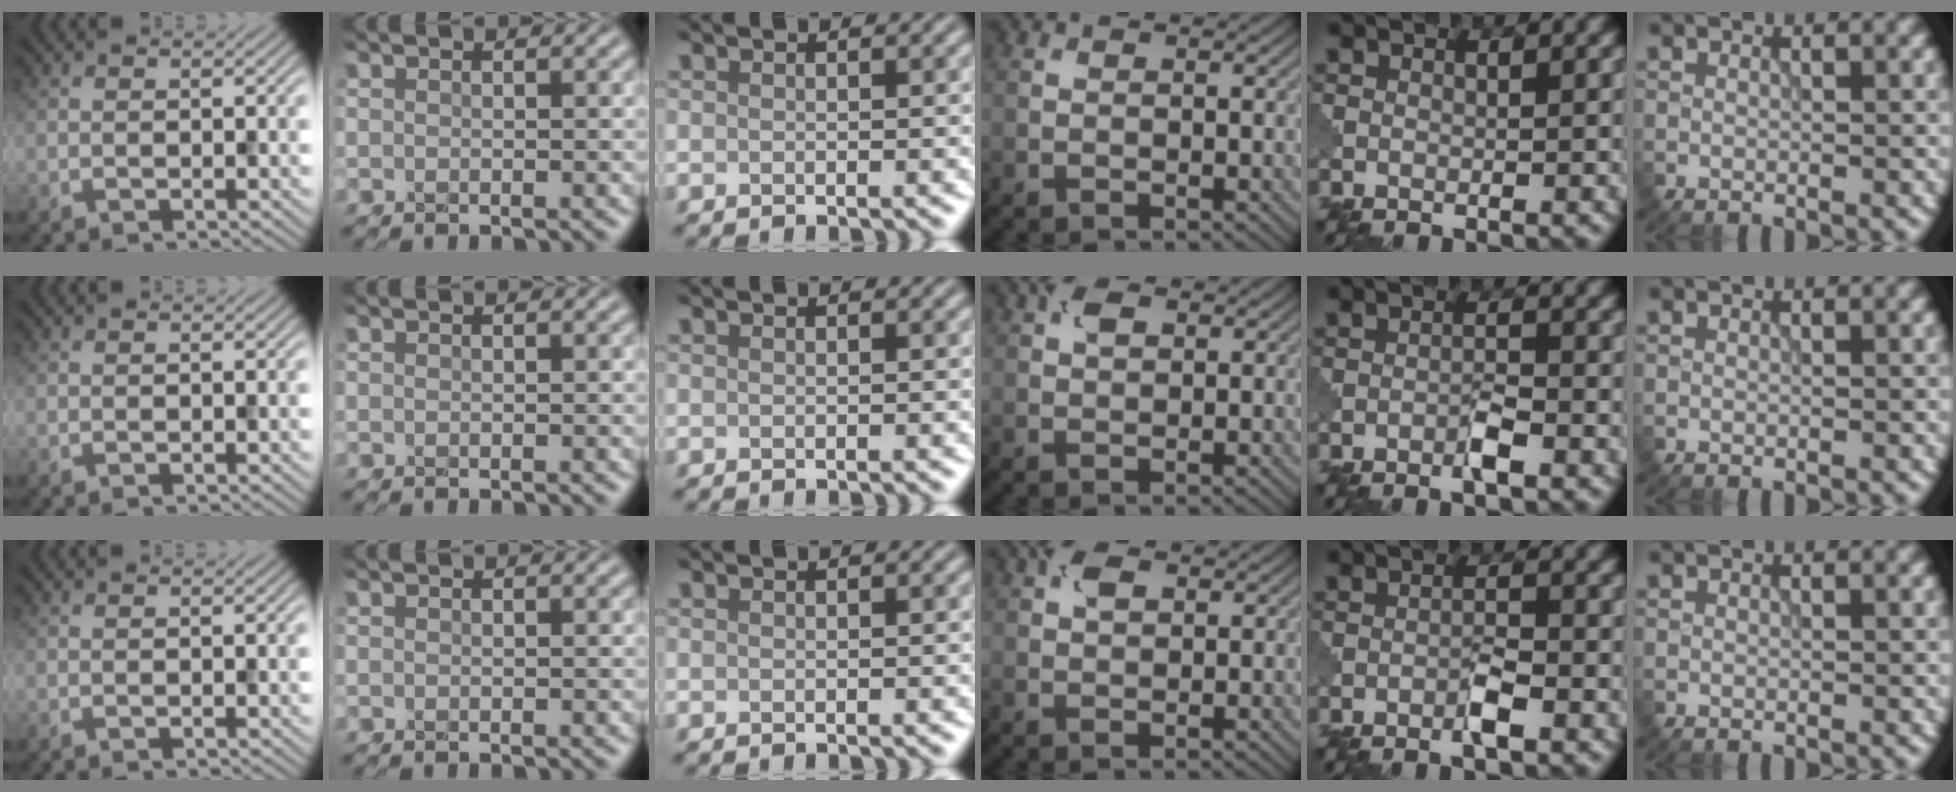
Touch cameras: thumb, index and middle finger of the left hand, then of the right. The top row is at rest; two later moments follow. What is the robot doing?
{"motion": "assemble", "object": "puzzle pieces"}